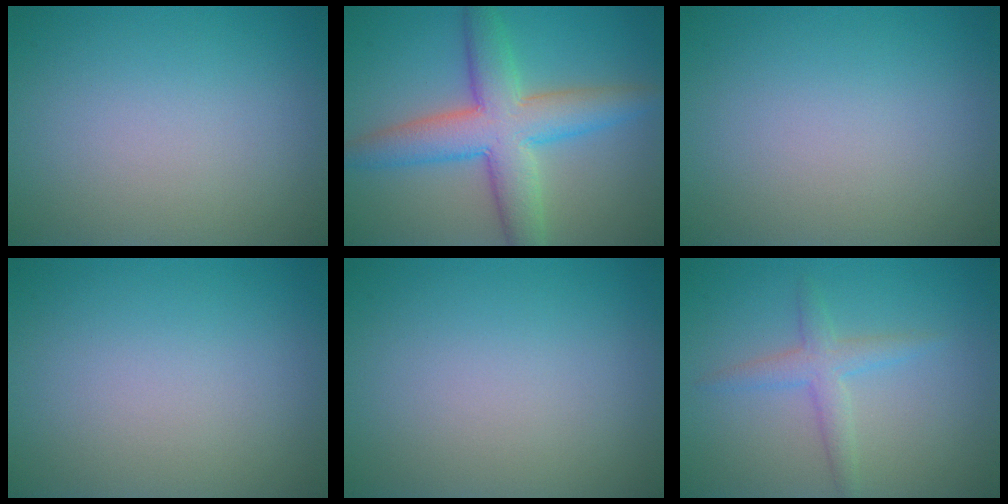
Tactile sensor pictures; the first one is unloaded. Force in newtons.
{"total": 7.5, "press": 7.5, "slide": 0.6}
{"total": 0.0}
{"total": 0.0}
{"total": 0.0}
{"total": 2.3, "press": 2.3, "slide": 0.0}